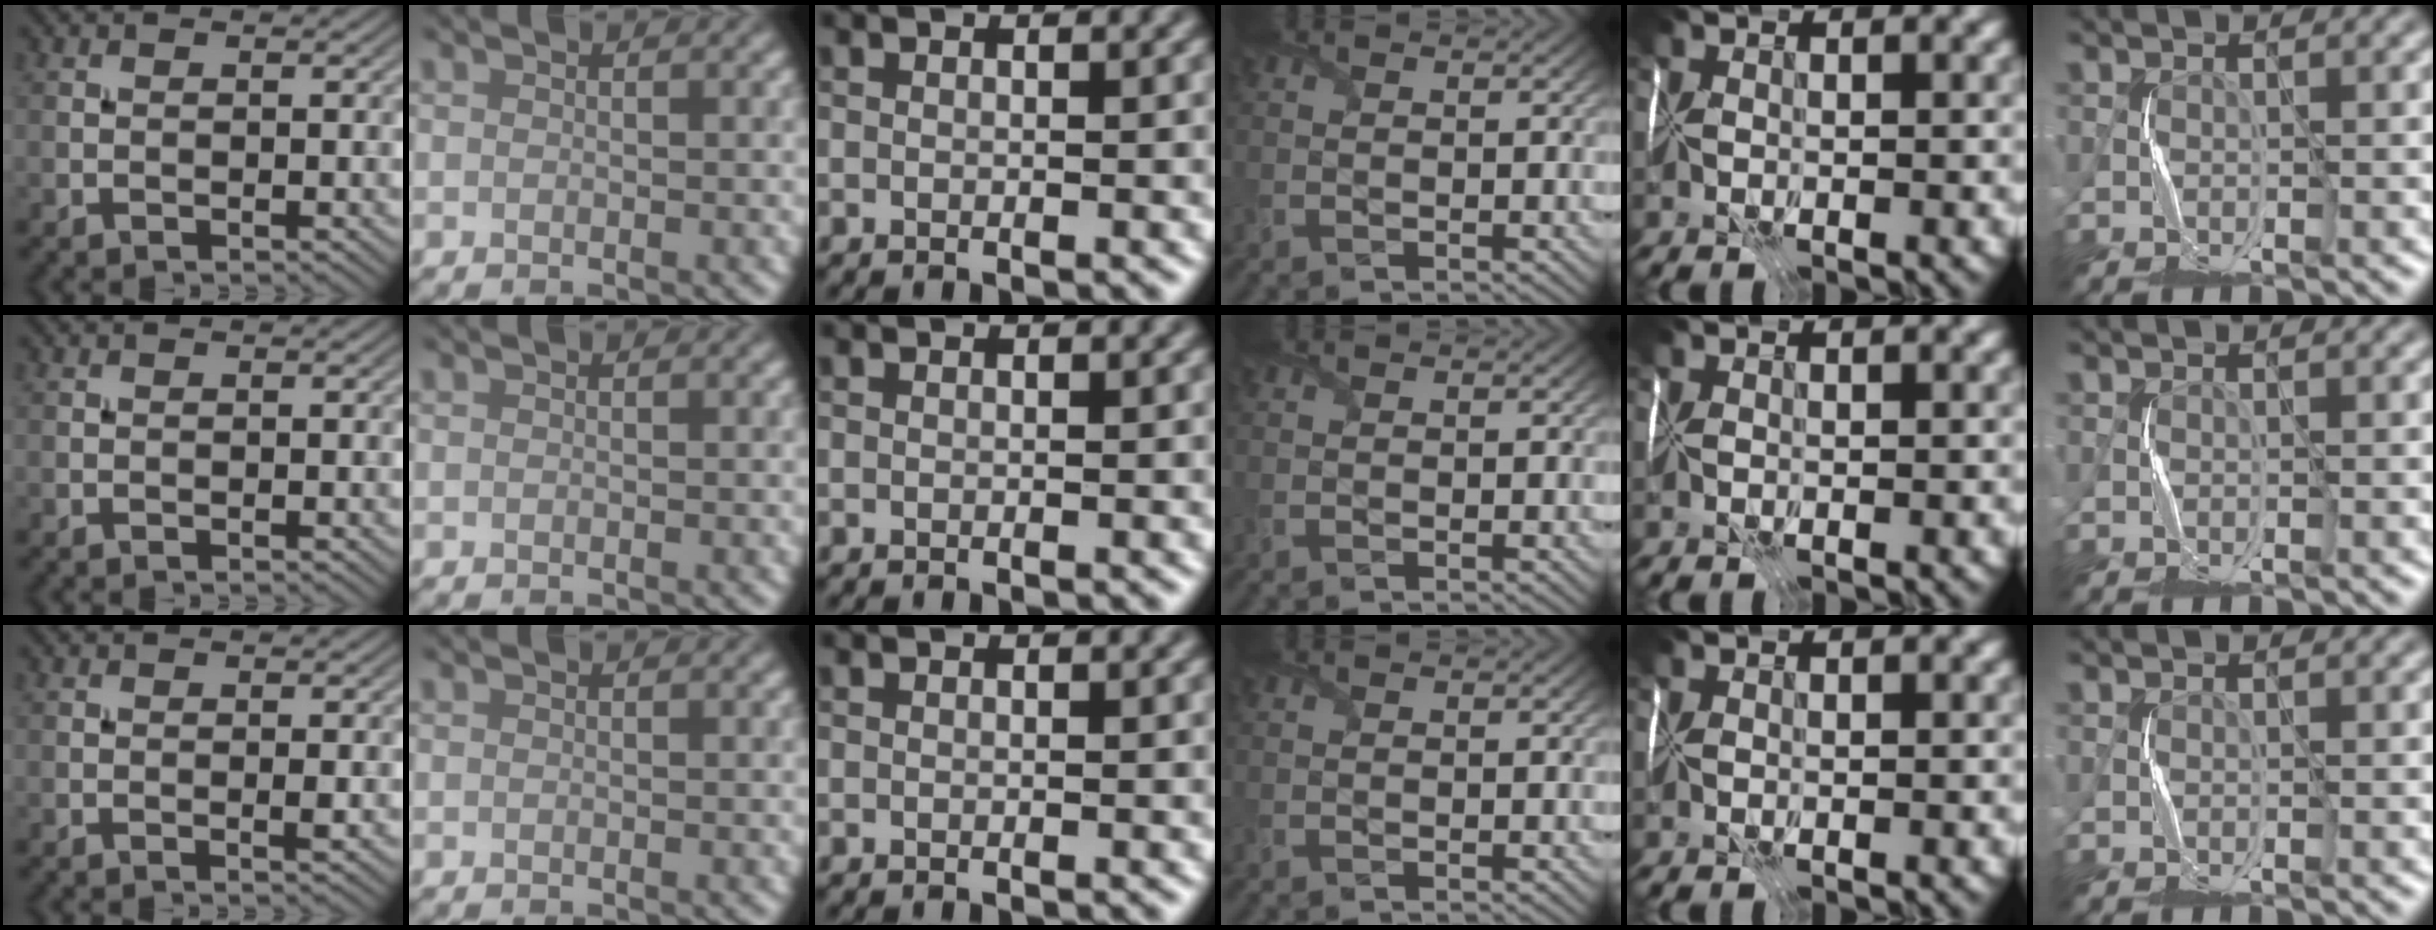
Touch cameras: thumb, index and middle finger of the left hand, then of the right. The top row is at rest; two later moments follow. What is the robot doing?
{"motion": "fold", "object": "shipping label"}